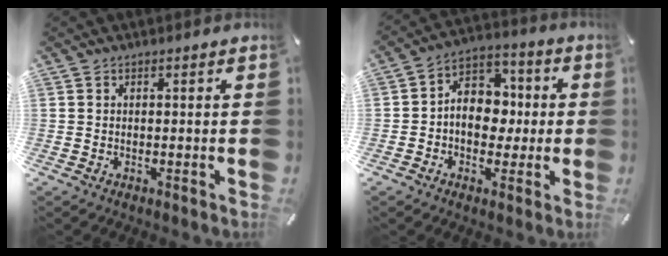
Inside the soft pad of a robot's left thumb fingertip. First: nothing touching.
{"total": 10.0, "force": [-0.7, 8.1, 5.8], "torque": [-0.101, 0.009, -0.014]}